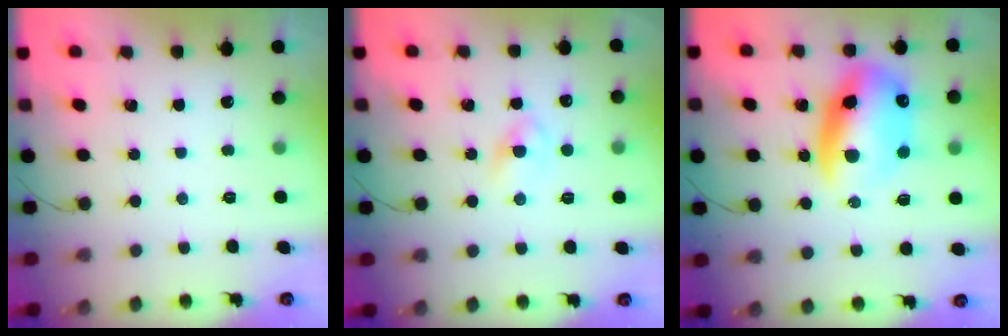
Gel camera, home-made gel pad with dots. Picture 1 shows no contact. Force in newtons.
{"total": 2.7, "press": 2.5, "slide": 1.1}
{"total": 16.4, "press": 15.8, "slide": 4.4}